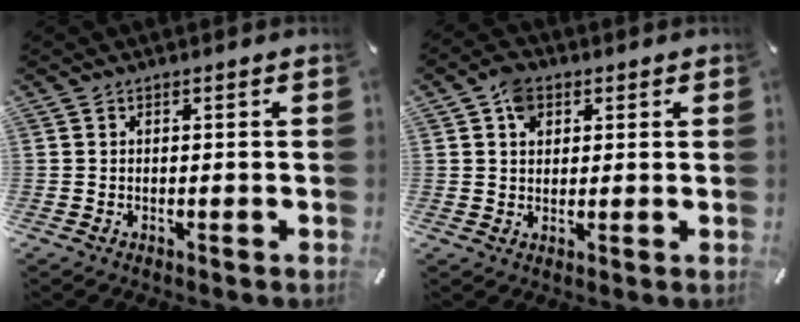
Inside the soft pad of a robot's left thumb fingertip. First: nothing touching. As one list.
[{"total": 5.6, "force": [2.2, 4.4, 2.6], "torque": [-0.034, 0.002, 0.037]}]